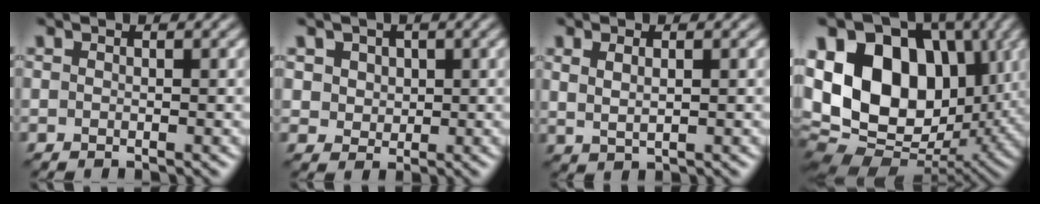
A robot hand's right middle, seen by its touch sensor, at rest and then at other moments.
{"total": 3.3, "force": [1.6, 2.6, 1.4], "torque": [-0.036, 0.007, 0.031]}
{"total": 1.8, "force": [0.7, 0.7, 1.4], "torque": [-0.030, -0.003, 0.019]}
{"total": 17.0, "force": [2.4, 12.4, 11.4], "torque": [-0.214, 0.021, 0.035]}